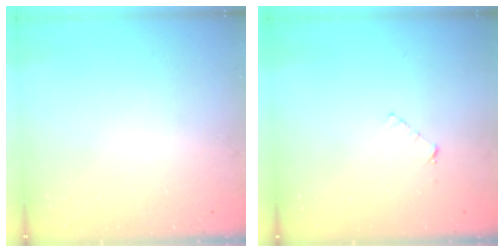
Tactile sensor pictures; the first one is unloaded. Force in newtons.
{"total": 3.4, "press": 3.4, "slide": 0.3}